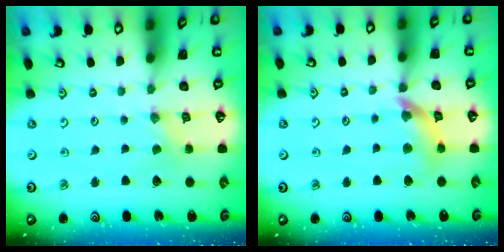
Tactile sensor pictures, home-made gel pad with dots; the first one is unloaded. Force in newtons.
{"total": 11.7, "press": 11.6, "slide": 1.6}